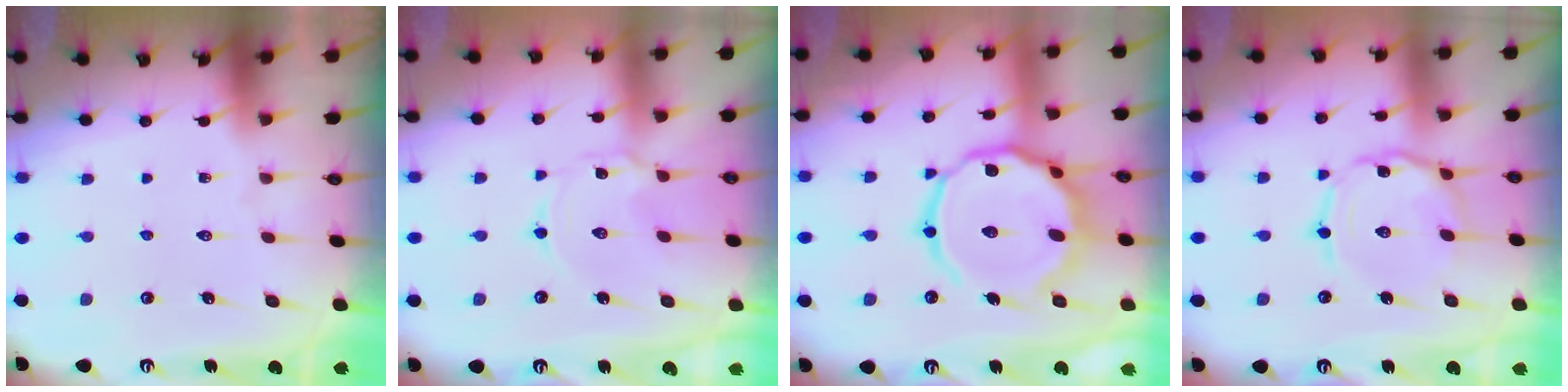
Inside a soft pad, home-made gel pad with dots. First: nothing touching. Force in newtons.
{"total": 0.9, "press": 0.9, "slide": 0.2}
{"total": 16.8, "press": 16.8, "slide": 1.4}
{"total": 5.1, "press": 5.0, "slide": 0.3}